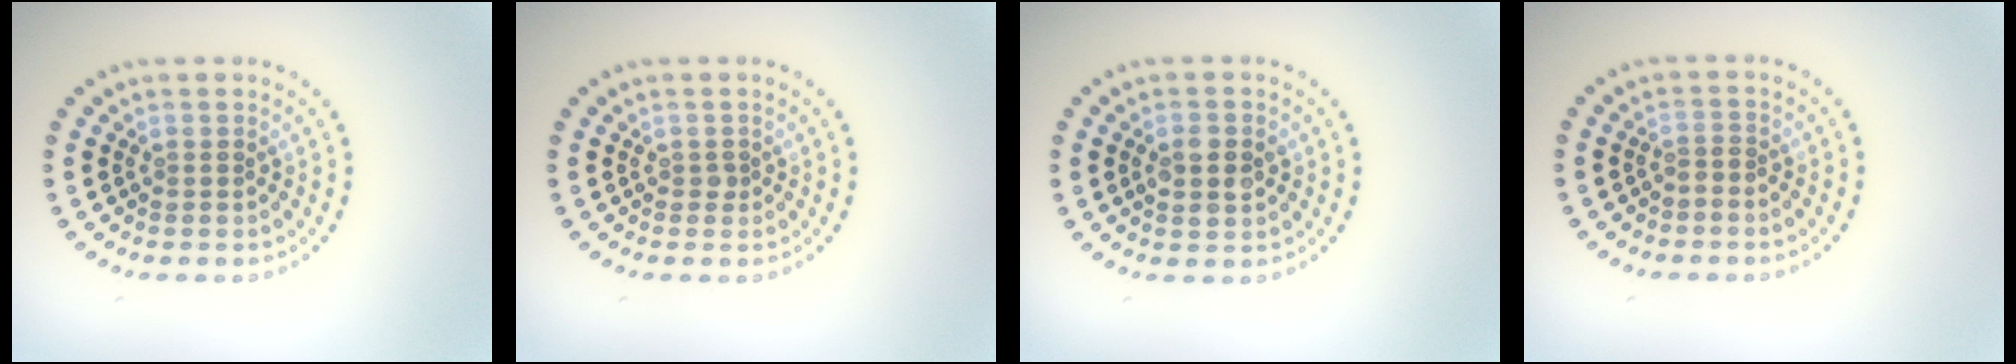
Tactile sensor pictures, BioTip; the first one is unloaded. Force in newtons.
{"total": 0.6, "press": 0.4, "slide": 0.3}
{"total": 2.3, "press": 2.3, "slide": 0.2}
{"total": 0.5, "press": 0.2, "slide": 0.5}